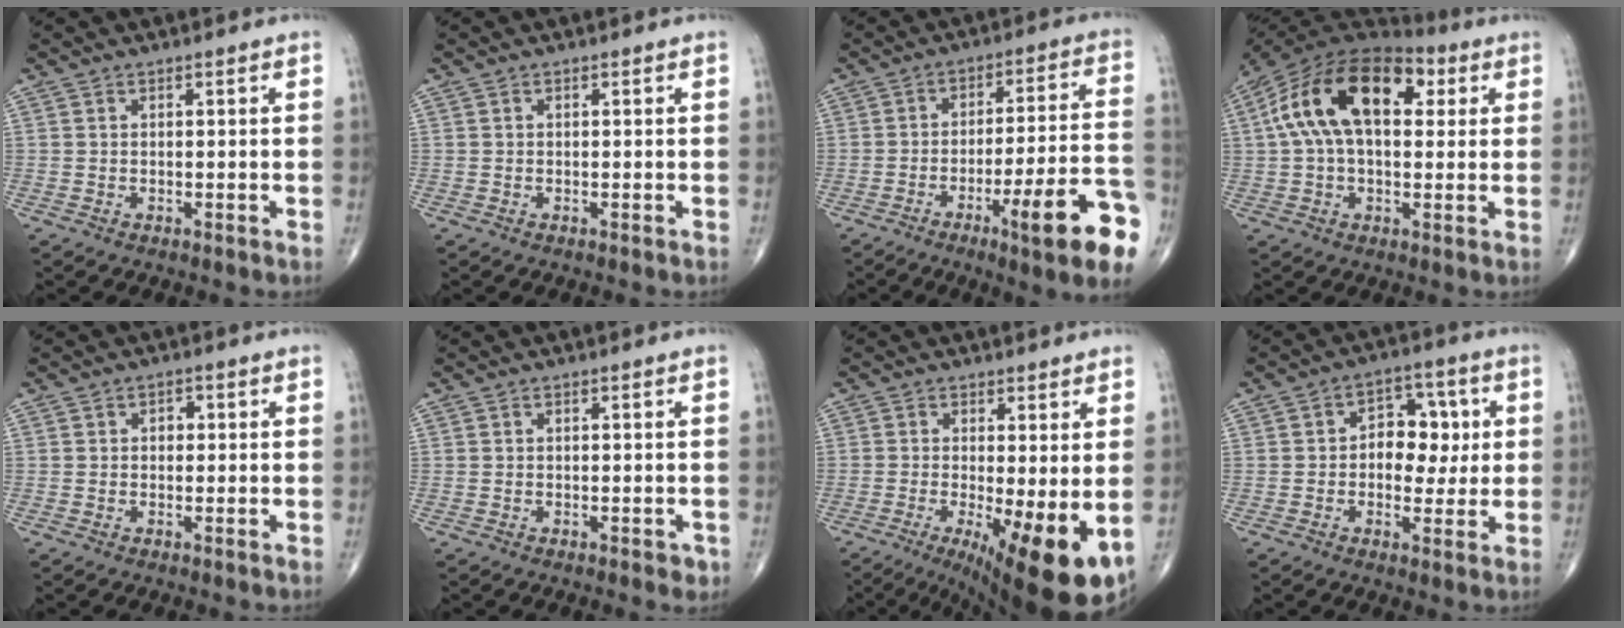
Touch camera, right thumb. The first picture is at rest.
{"total": 0.0}
{"total": 17.4, "force": [-8.0, 2.0, 15.3], "torque": [-0.193, 0.034, -0.112]}
{"total": 20.3, "force": [5.0, 11.4, 16.0], "torque": [-0.280, 0.036, 0.074]}
{"total": 1.7, "force": [0.2, 1.3, 1.1], "torque": [-0.005, 0.005, -0.002]}
{"total": 1.5, "force": [-0.6, 0.8, 1.1], "torque": [-0.008, 0.000, -0.007]}
{"total": 13.4, "force": [-3.4, 3.6, 12.4], "torque": [-0.167, -0.020, -0.038]}
{"total": 9.3, "force": [0.7, 6.5, 6.6], "torque": [-0.042, 0.015, 0.007]}